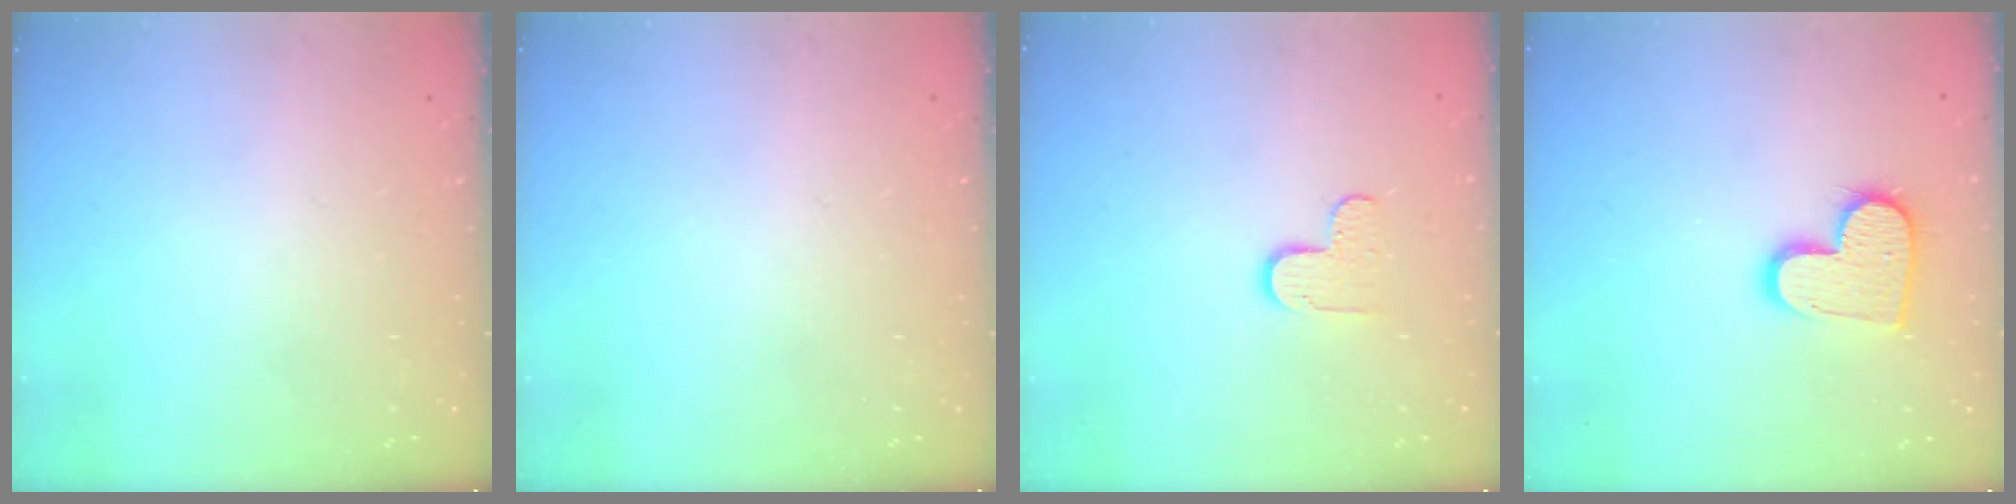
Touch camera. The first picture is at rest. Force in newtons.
{"total": 0.0}
{"total": 6.1, "press": 6.1, "slide": 0.4}
{"total": 13.8, "press": 13.7, "slide": 1.0}